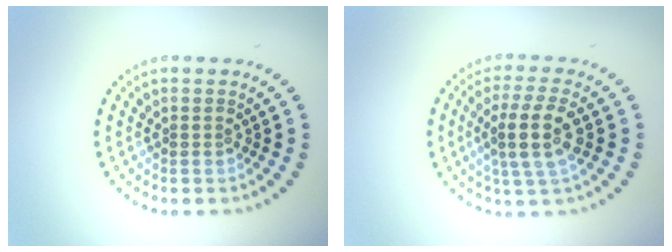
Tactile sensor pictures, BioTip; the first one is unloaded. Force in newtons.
{"total": 4.7, "press": 4.2, "slide": 1.9}